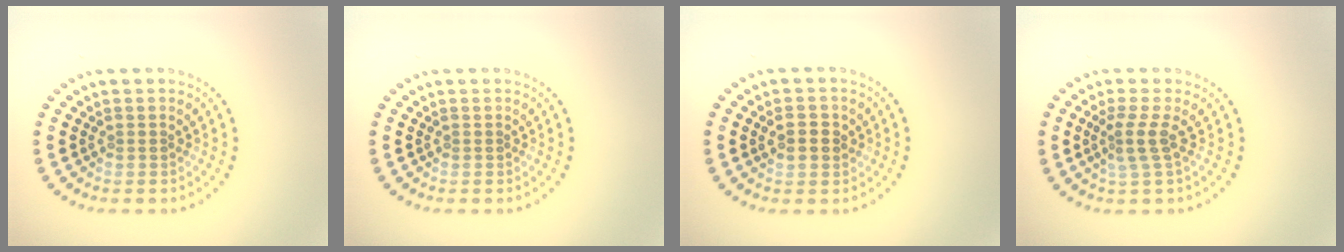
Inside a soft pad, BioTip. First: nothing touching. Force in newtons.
{"total": 0.0}
{"total": 1.8, "press": 1.8, "slide": 0.2}
{"total": 2.2, "press": 1.5, "slide": 1.7}